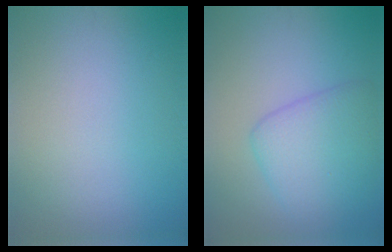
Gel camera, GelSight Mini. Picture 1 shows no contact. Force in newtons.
{"total": 4.6, "press": 4.6, "slide": 0.1}